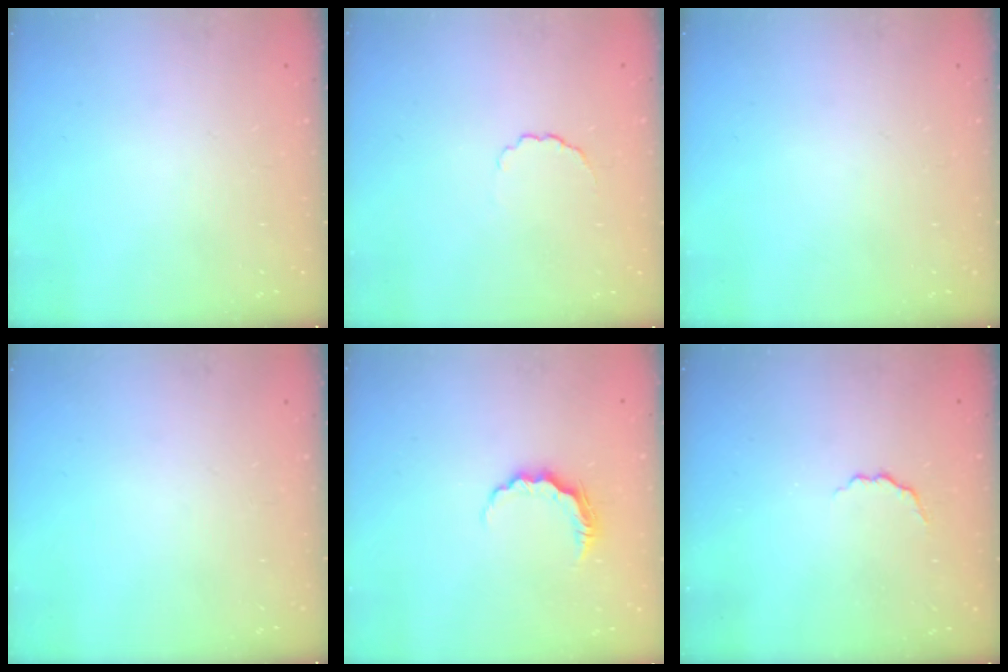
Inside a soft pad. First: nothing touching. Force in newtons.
{"total": 2.9, "press": 2.7, "slide": 1.0}
{"total": 0.0}
{"total": 0.0}
{"total": 5.8, "press": 5.8, "slide": 0.5}
{"total": 2.7, "press": 2.6, "slide": 0.9}